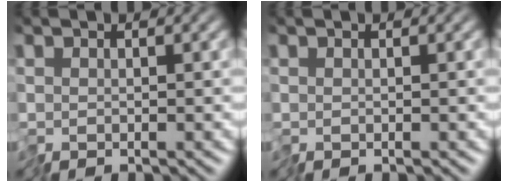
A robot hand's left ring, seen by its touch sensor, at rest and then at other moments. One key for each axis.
{"total": 0.0}